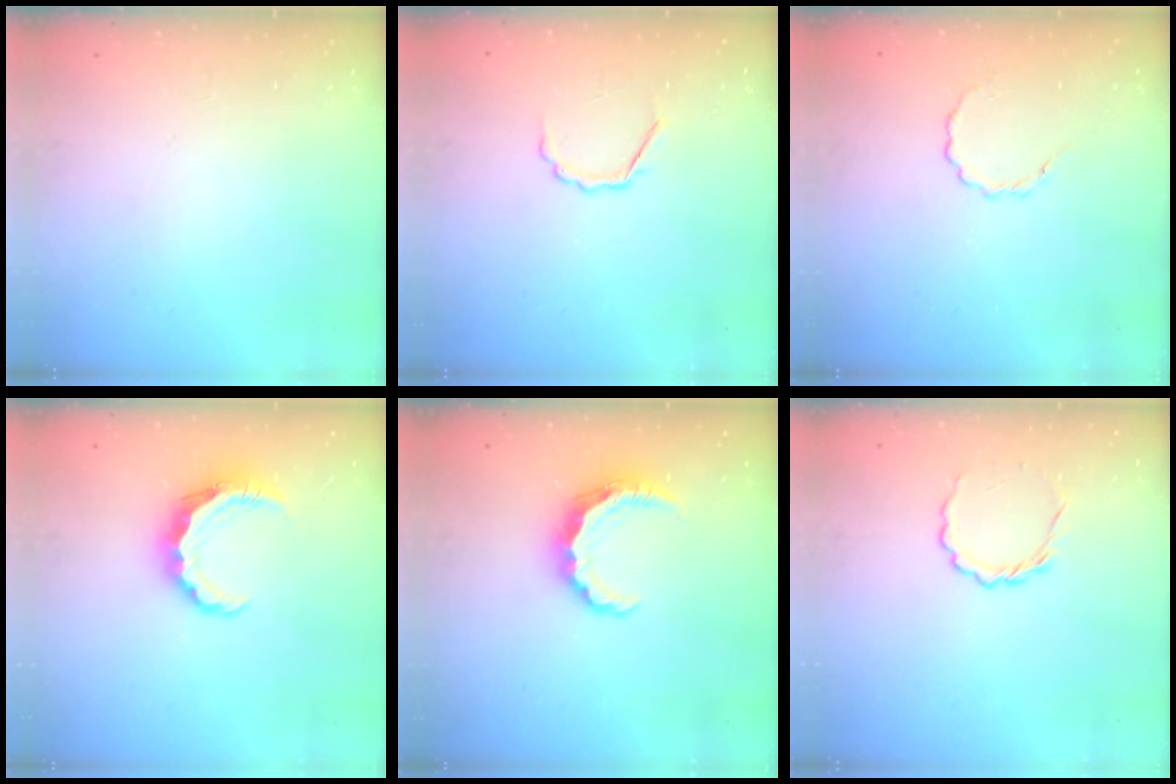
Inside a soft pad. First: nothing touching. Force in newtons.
{"total": 3.6, "press": 3.5, "slide": 0.8}
{"total": 2.6, "press": 2.5, "slide": 0.9}
{"total": 8.2, "press": 8.1, "slide": 1.0}
{"total": 8.3, "press": 8.2, "slide": 1.3}
{"total": 3.9, "press": 3.7, "slide": 1.3}